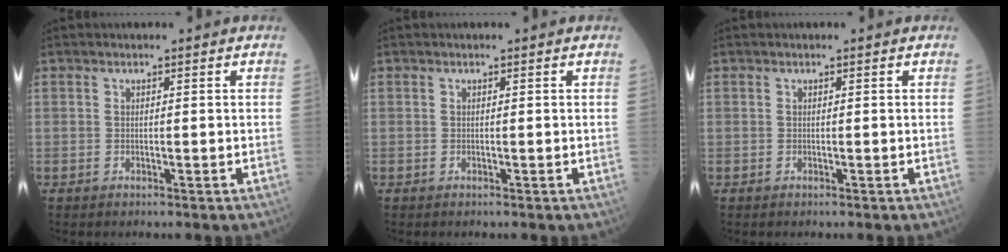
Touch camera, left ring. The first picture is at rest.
{"total": 0.0}
{"total": 0.0}